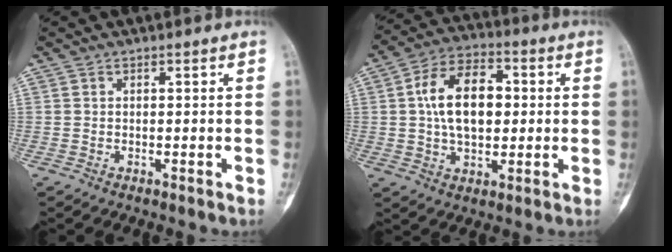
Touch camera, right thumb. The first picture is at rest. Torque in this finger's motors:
{"motor_torque": [1.38, 1.98, 0.80, -0.62, 0.46]}